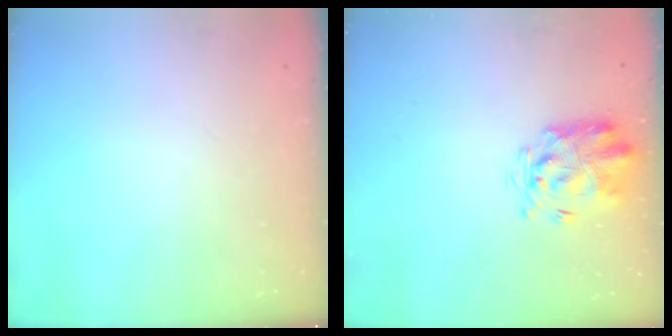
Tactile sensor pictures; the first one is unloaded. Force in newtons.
{"total": 3.0, "press": 2.9, "slide": 1.0}